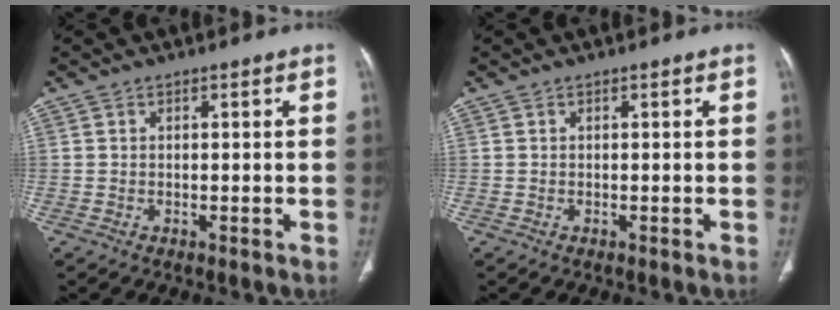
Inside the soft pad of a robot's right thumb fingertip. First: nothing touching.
{"total": 0.0}